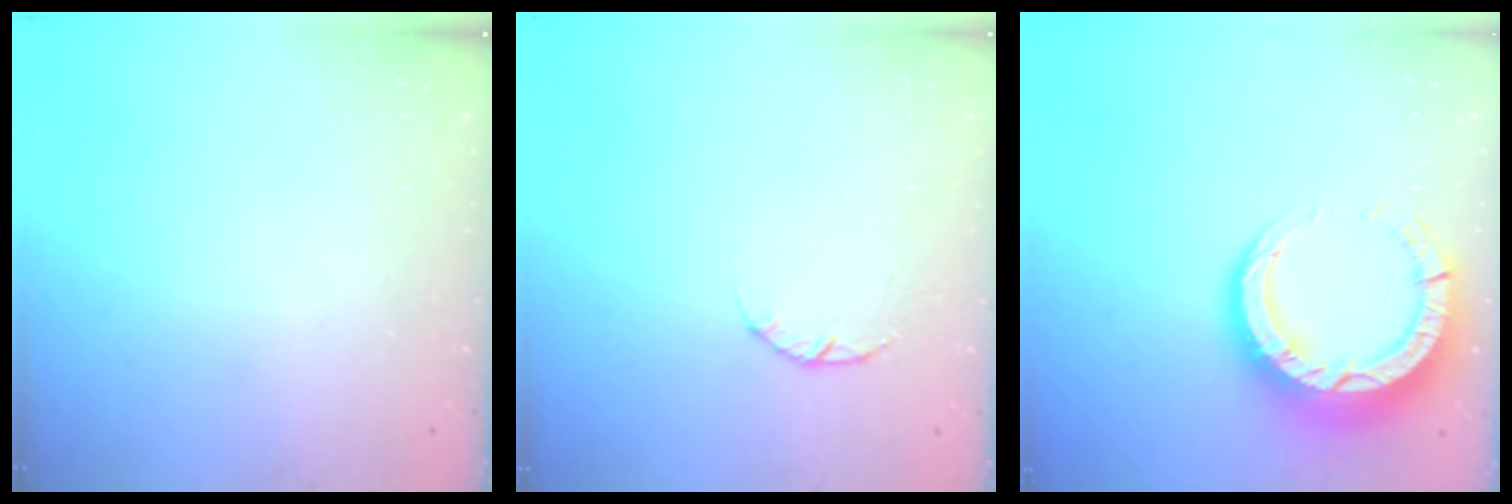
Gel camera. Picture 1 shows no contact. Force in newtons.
{"total": 1.4, "press": 1.3, "slide": 0.3}
{"total": 13.4, "press": 13.3, "slide": 1.4}